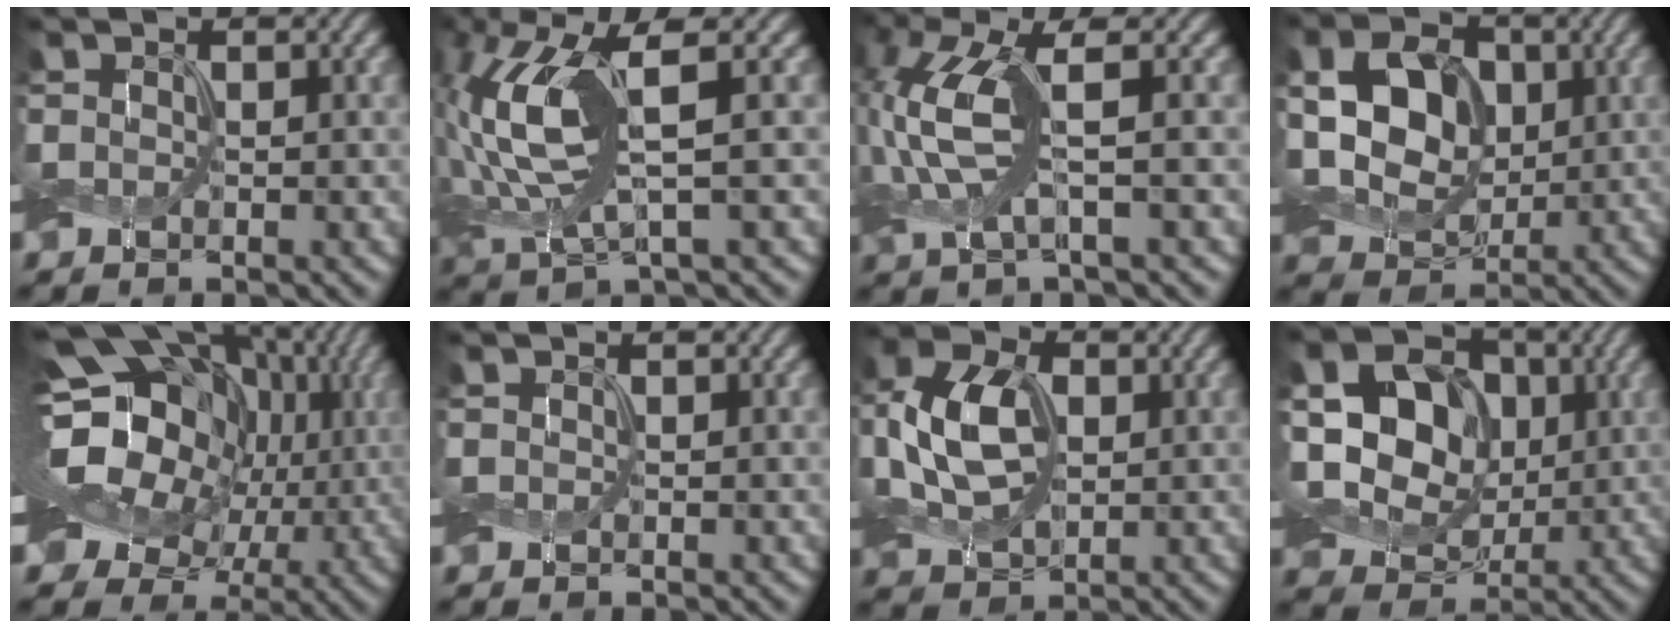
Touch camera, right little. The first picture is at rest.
{"total": 9.3, "force": [0.9, 3.1, 8.7], "torque": [-0.211, 0.002, 0.025]}
{"total": 6.2, "force": [0.1, 1.7, 6.0], "torque": [-0.154, 0.005, 0.006]}
{"total": 7.4, "force": [-0.1, 5.5, 4.9], "torque": [-0.113, -0.001, -0.006]}
{"total": 19.1, "force": [1.1, 15.1, 11.5], "torque": [-0.216, 0.023, -0.002]}
{"total": 0.0}
{"total": 6.9, "force": [-0.6, 4.7, 5.0], "torque": [-0.127, 0.007, -0.011]}
{"total": 10.7, "force": [0.4, 8.6, 6.4], "torque": [-0.145, 0.012, 0.001]}